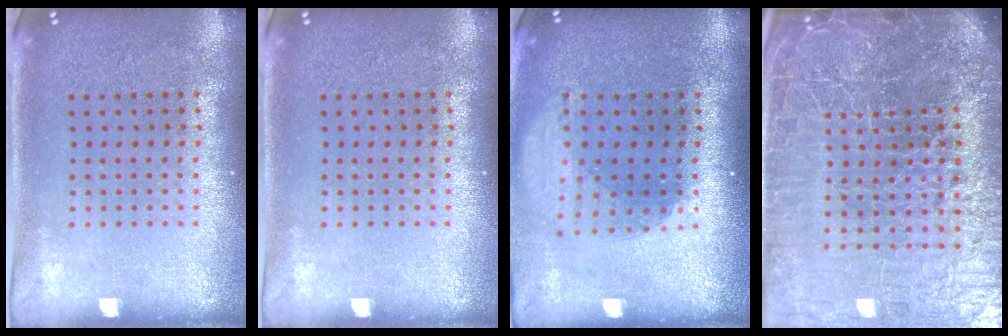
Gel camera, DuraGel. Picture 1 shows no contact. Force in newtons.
{"total": 0.0}
{"total": 1.8, "press": 1.4, "slide": 1.2}
{"total": 7.6, "press": 6.5, "slide": 3.9}